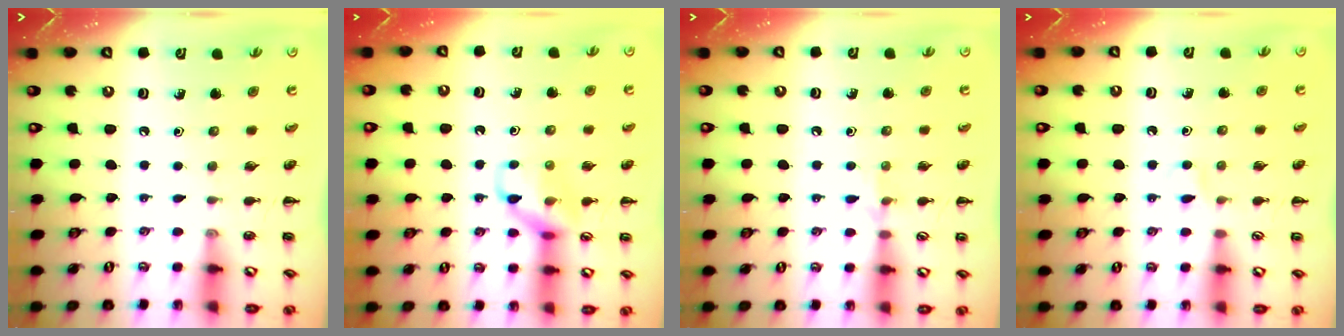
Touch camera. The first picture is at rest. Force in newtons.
{"total": 11.0, "press": 11.0, "slide": 0.3}
{"total": 5.5, "press": 5.3, "slide": 1.4}
{"total": 3.2, "press": 3.0, "slide": 1.1}